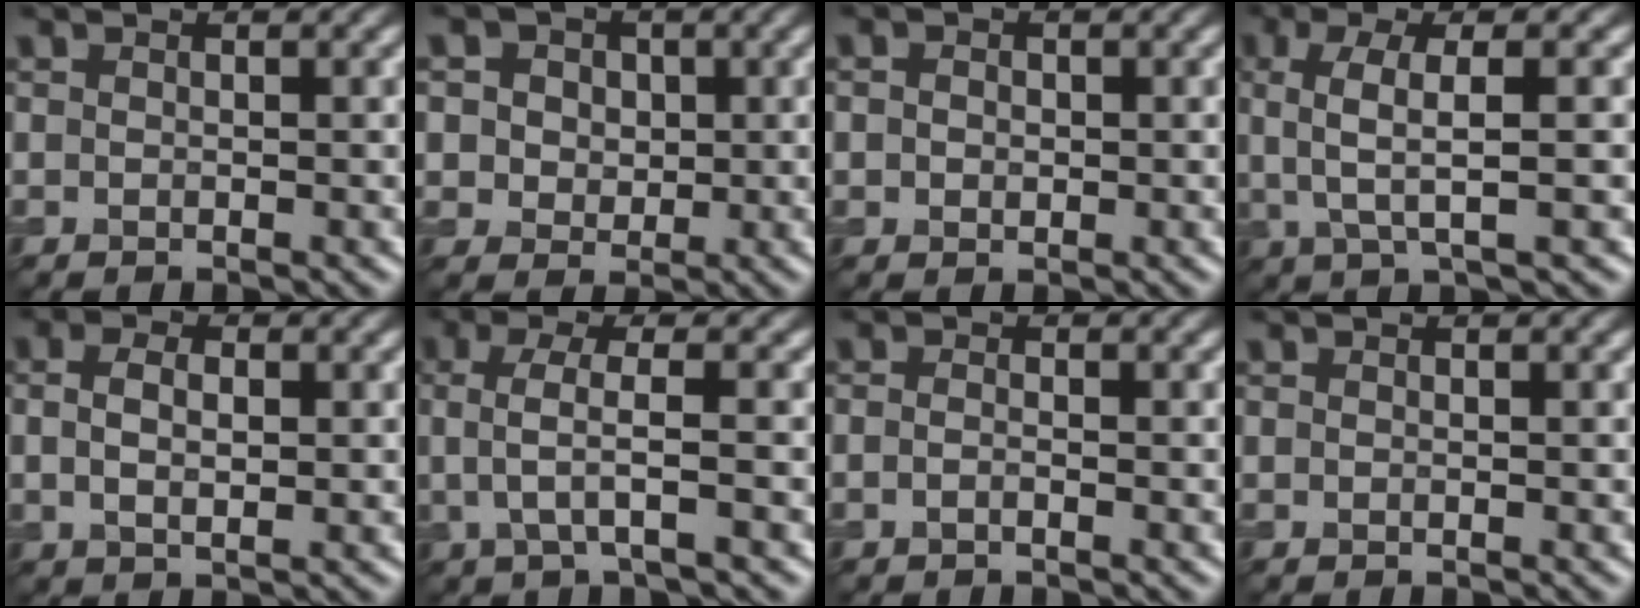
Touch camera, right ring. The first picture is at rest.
{"total": 6.2, "force": [2.4, 5.1, 2.7], "torque": [-0.042, 0.020, 0.019]}
{"total": 1.9, "force": [0.4, 1.6, 0.9], "torque": [-0.007, 0.011, -0.007]}
{"total": 4.6, "force": [0.5, 1.3, 4.3], "torque": [-0.086, 0.007, 0.009]}
{"total": 3.1, "force": [0.4, 1.8, 2.5], "torque": [-0.050, 0.001, 0.001]}
{"total": 3.3, "force": [-0.1, 0.9, 3.2], "torque": [-0.061, 0.000, -0.002]}
{"total": 0.8, "force": [-0.5, 0.3, 0.6], "torque": [-0.014, -0.002, -0.010]}
{"total": 0.0}